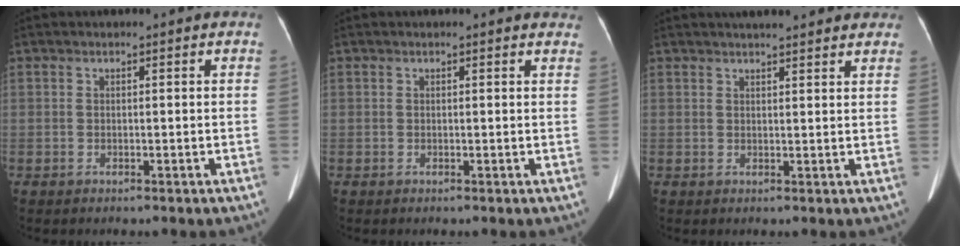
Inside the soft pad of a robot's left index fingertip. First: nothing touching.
{"total": 4.0, "force": [3.7, 1.0, 1.3], "torque": [-0.007, 0.004, 0.021]}
{"total": 10.4, "force": [9.0, 2.2, 4.7], "torque": [-0.050, 0.022, 0.102]}